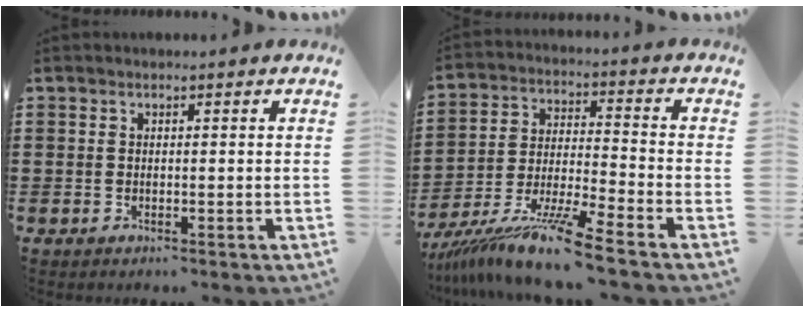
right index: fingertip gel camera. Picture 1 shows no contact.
{"total": 11.1, "force": [-9.2, -0.5, 6.3], "torque": [-0.129, -0.002, -0.180]}